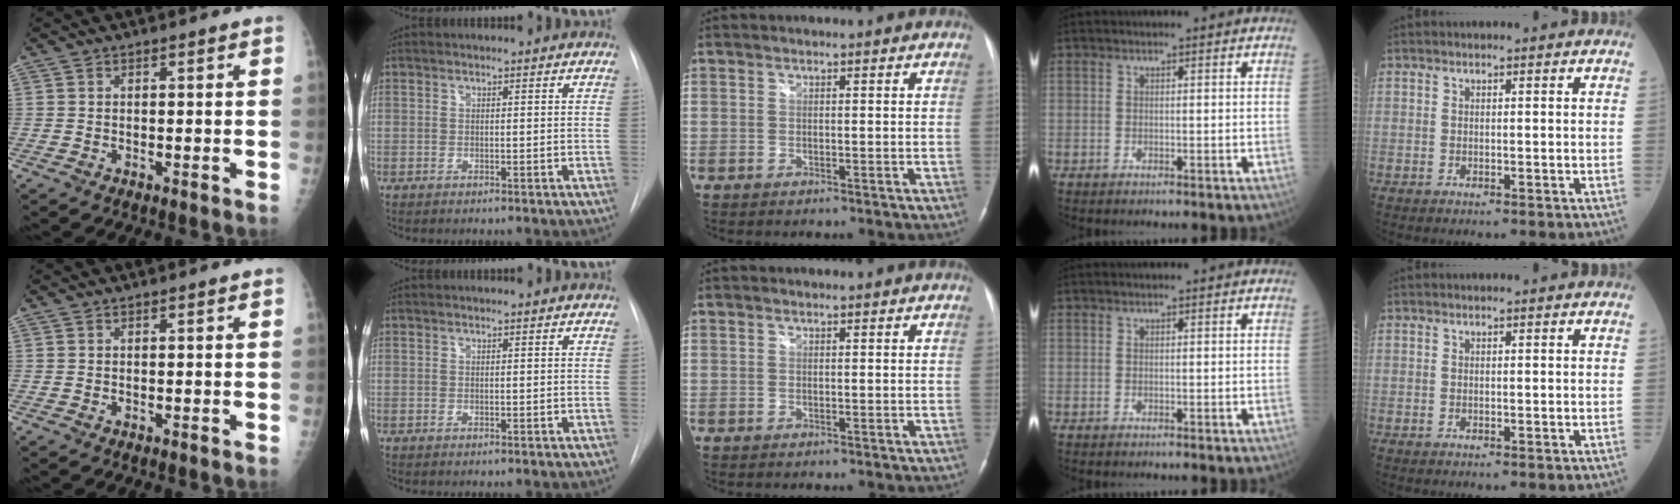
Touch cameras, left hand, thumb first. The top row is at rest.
{}